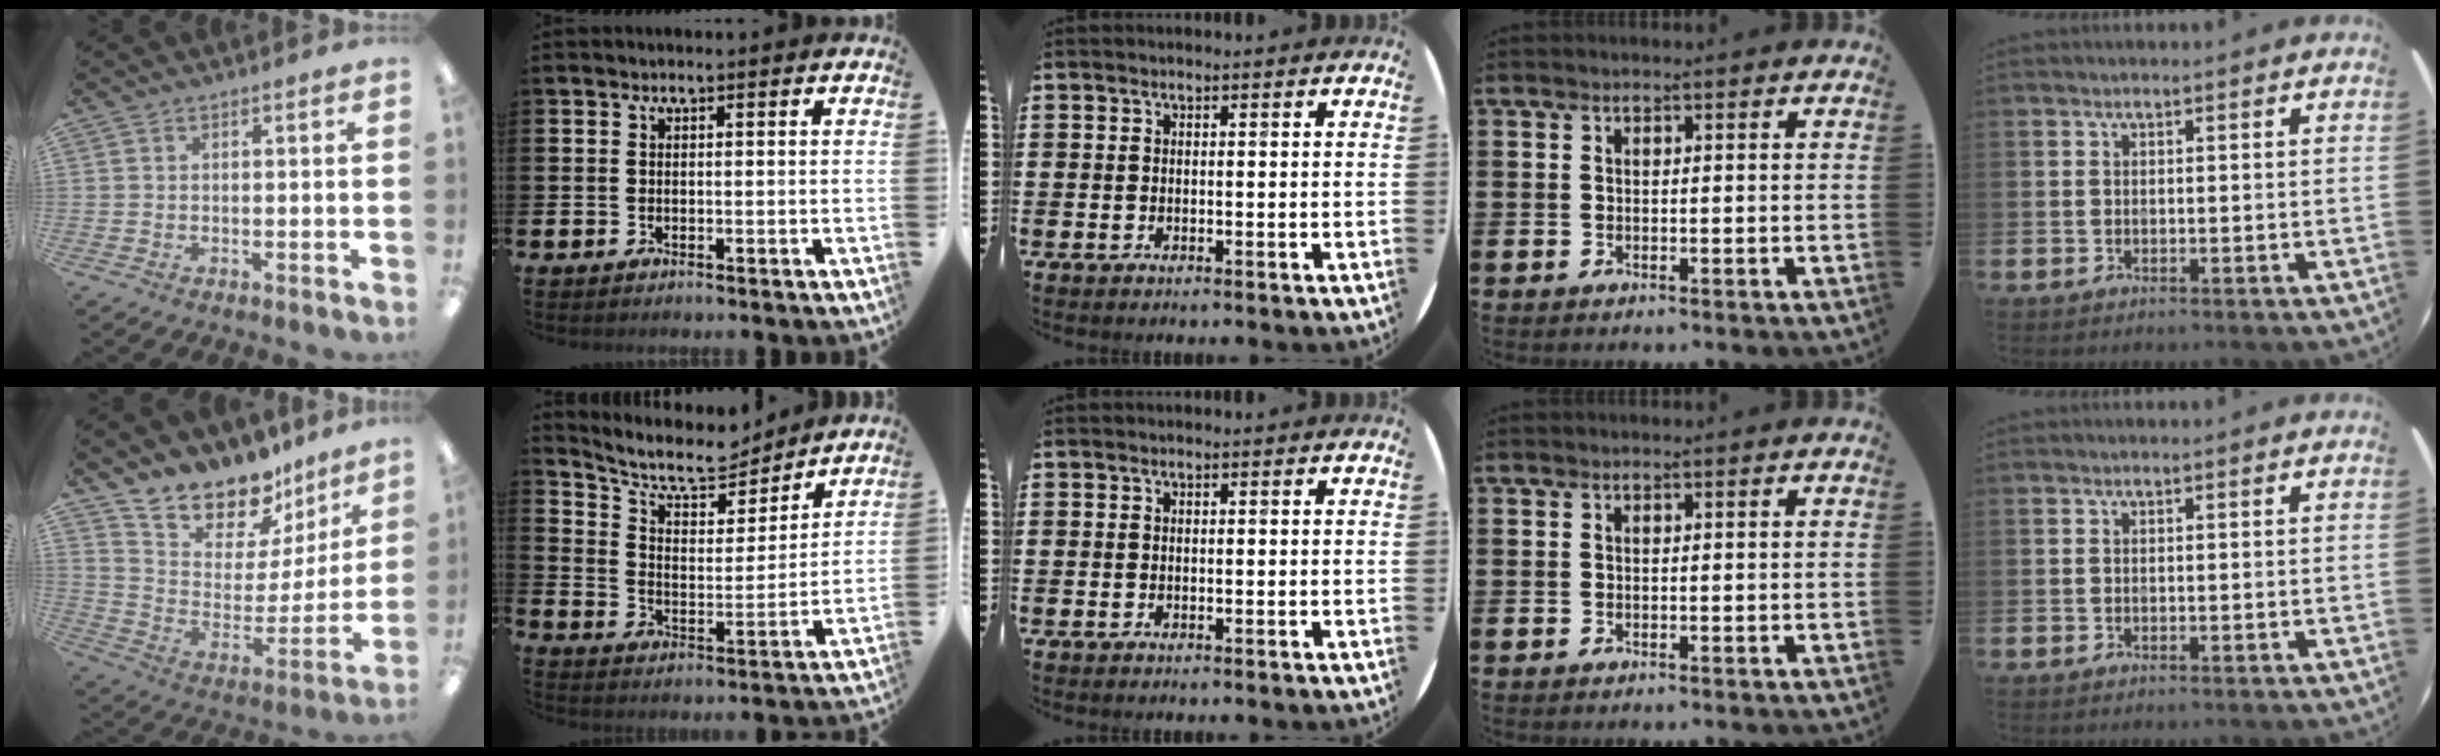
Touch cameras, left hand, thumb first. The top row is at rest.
{"thumb": {"total": 15.5, "force": [14.1, 5.9, 2.2], "torque": [-0.057, -0.135, 0.256]}, "index": {"total": 9.9, "force": [8.8, 3.0, 3.3], "torque": [-0.093, -0.061, 0.152]}}